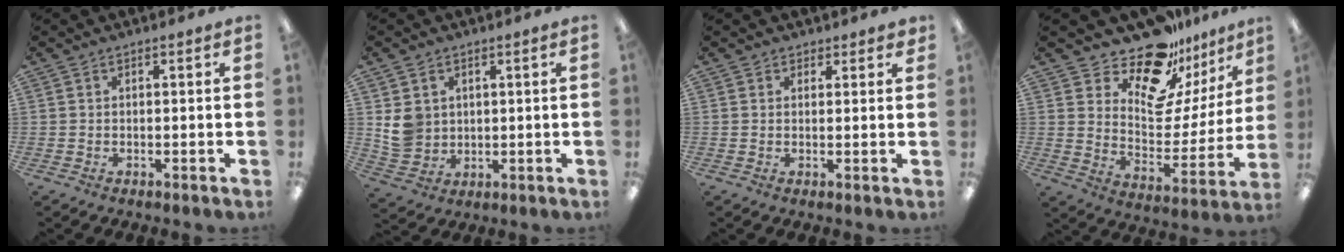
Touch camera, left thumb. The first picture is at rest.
{"total": 6.5, "force": [2.0, 5.8, 2.1], "torque": [-0.029, 0.006, 0.042]}
{"total": 1.7, "force": [1.3, 1.0, 0.1], "torque": [0.005, -0.001, 0.024]}
{"total": 17.2, "force": [14.7, 6.7, 5.7], "torque": [-0.105, -0.125, 0.259]}